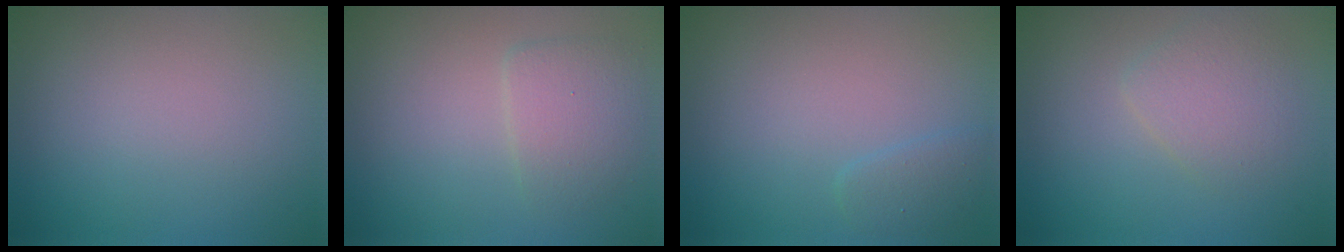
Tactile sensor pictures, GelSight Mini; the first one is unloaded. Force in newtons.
{"total": 2.4, "press": 2.4, "slide": 0.0}
{"total": 1.3, "press": 1.3, "slide": 0.2}
{"total": 2.3, "press": 2.3, "slide": 0.1}